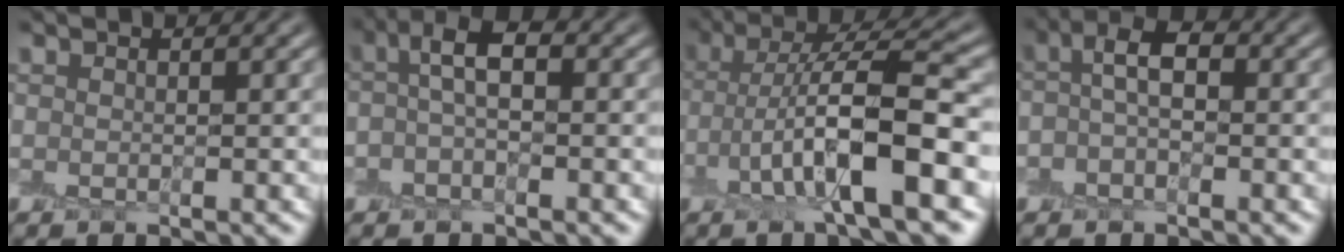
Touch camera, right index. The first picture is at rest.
{"total": 3.4, "force": [0.0, 1.4, 3.1], "torque": [-0.060, 0.010, -0.007]}
{"total": 8.8, "force": [-1.8, 2.3, 8.3], "torque": [-0.148, 0.011, -0.035]}
{"total": 3.4, "force": [-0.1, 1.7, 2.9], "torque": [-0.056, 0.010, -0.011]}